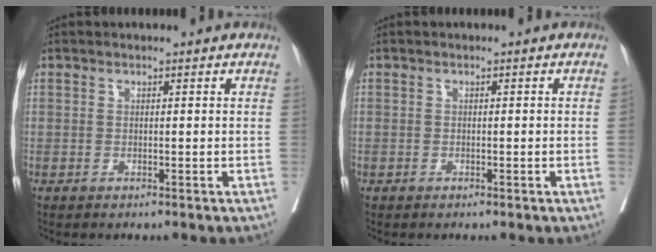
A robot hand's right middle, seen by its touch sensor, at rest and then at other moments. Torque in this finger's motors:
{"motor_torque": [1.00, -1.13, -0.08, -0.21]}